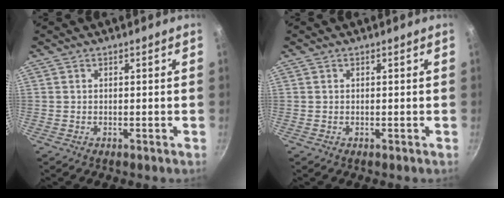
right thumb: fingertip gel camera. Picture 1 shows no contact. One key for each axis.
{"total": 0.0}